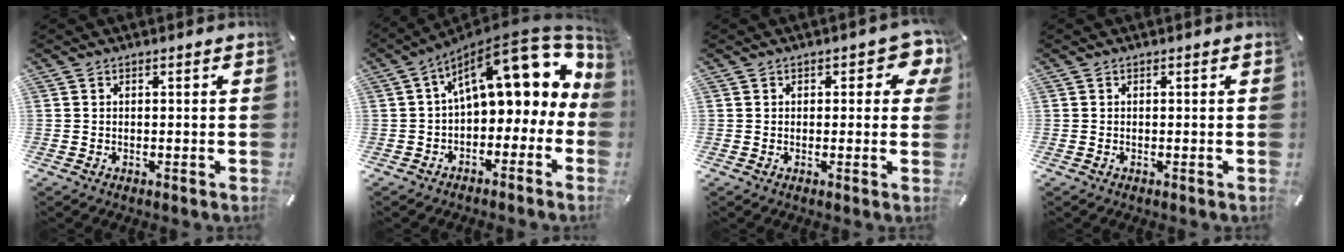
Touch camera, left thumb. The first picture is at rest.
{"total": 18.2, "force": [7.1, 9.5, 13.8], "torque": [-0.187, -0.046, 0.121]}
{"total": 4.8, "force": [1.9, 2.8, 3.3], "torque": [-0.029, -0.003, 0.027]}
{"total": 0.0}